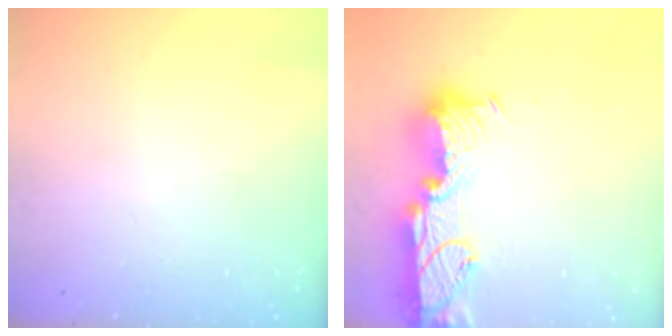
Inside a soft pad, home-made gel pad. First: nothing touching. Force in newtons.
{"total": 19.3, "press": 19.2, "slide": 1.1}